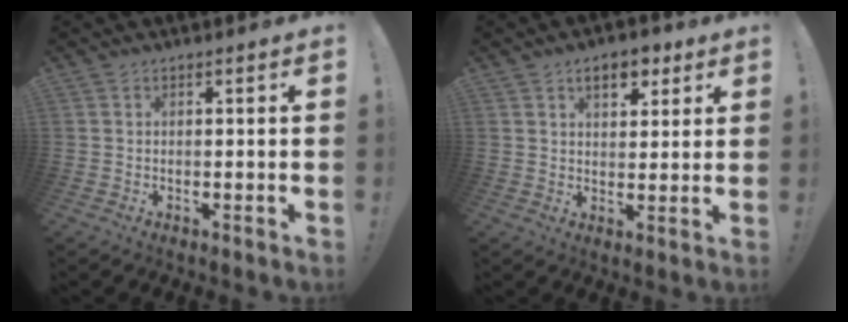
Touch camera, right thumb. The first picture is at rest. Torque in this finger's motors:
{"motor_torque": [0.24, 1.65, 0.01, 0.01, 0.03]}